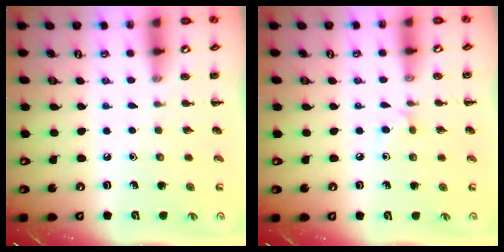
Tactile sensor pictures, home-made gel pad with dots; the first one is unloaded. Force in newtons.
{"total": 4.5, "press": 4.2, "slide": 1.4}